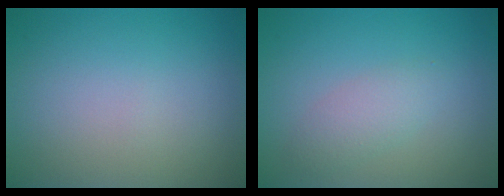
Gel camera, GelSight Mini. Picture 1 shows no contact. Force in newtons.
{"total": 2.0, "press": 2.0, "slide": 0.1}